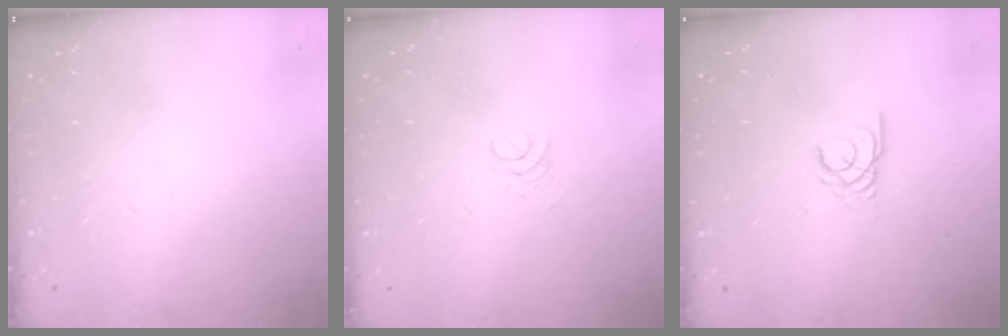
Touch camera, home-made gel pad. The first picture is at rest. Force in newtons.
{"total": 1.3, "press": 1.3, "slide": 0.1}
{"total": 2.2, "press": 2.2, "slide": 0.2}